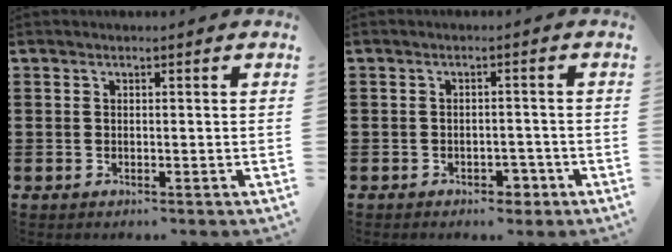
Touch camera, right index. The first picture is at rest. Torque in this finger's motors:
{"motor_torque": [0.28, -0.21, 0.06, 0.00]}